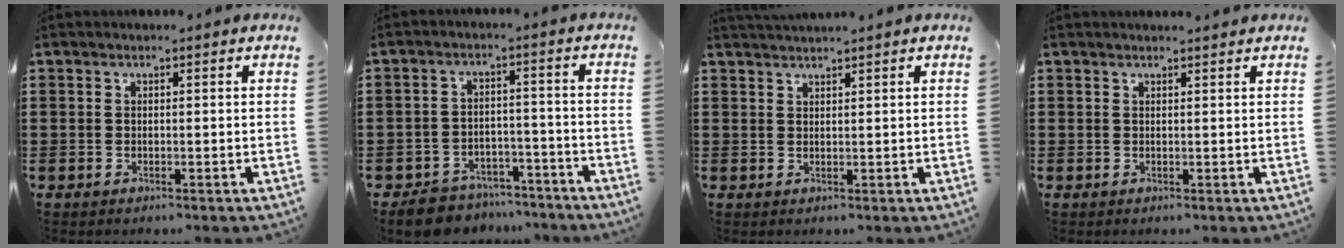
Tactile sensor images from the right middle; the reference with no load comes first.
{"total": 5.9, "force": [-5.7, 1.3, 0.5], "torque": [-0.020, 0.013, -0.115]}
{"total": 1.5, "force": [1.5, -0.1, -0.1], "torque": [-0.001, 0.002, 0.028]}
{"total": 0.7, "force": [0.7, 0.0, 0.2], "torque": [0.003, -0.005, 0.012]}